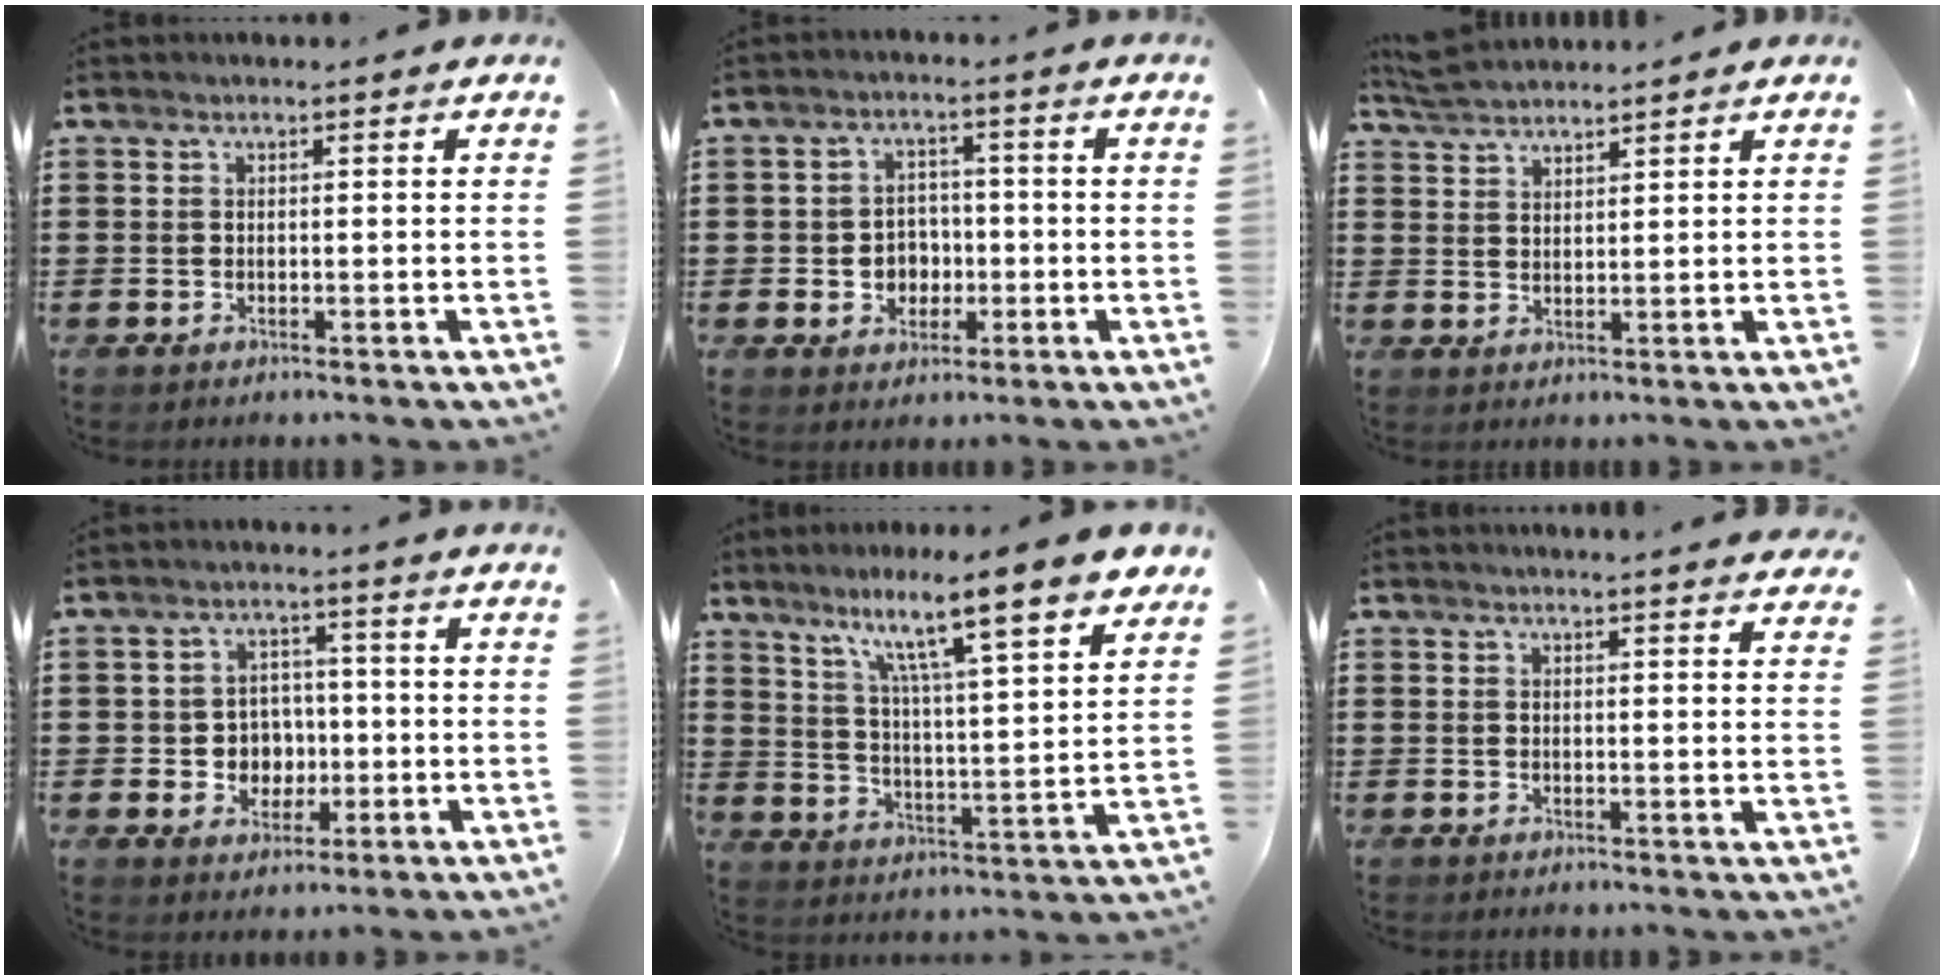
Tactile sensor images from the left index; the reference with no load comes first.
{"total": 4.2, "force": [-0.9, 3.8, 1.6], "torque": [-0.034, 0.005, -0.022]}
{"total": 3.6, "force": [3.5, 0.3, 0.8], "torque": [-0.026, -0.003, 0.066]}
{"total": 5.0, "force": [-0.6, 4.7, 1.6], "torque": [-0.039, 0.010, -0.013]}
{"total": 9.6, "force": [7.4, -0.2, 6.1], "torque": [-0.122, -0.059, 0.108]}
{"total": 1.9, "force": [1.8, -0.1, 0.4], "torque": [-0.013, 0.000, 0.035]}